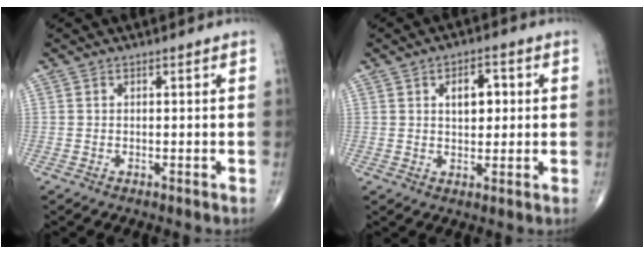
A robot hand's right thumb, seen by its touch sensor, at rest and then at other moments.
{"total": 5.8, "force": [1.5, 3.4, 4.5], "torque": [-0.045, 0.001, 0.021]}